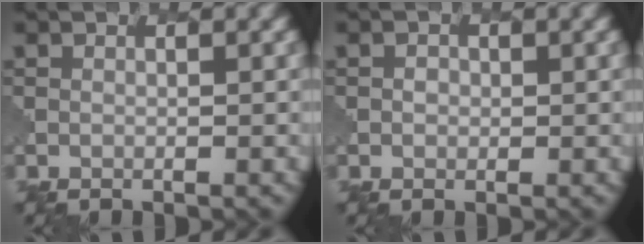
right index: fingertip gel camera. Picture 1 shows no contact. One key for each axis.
{"total": 0.9, "fx": 0.0, "fy": 0.9, "fz": 0.3, "tx": -0.005, "ty": 0.000, "tz": 0.001}